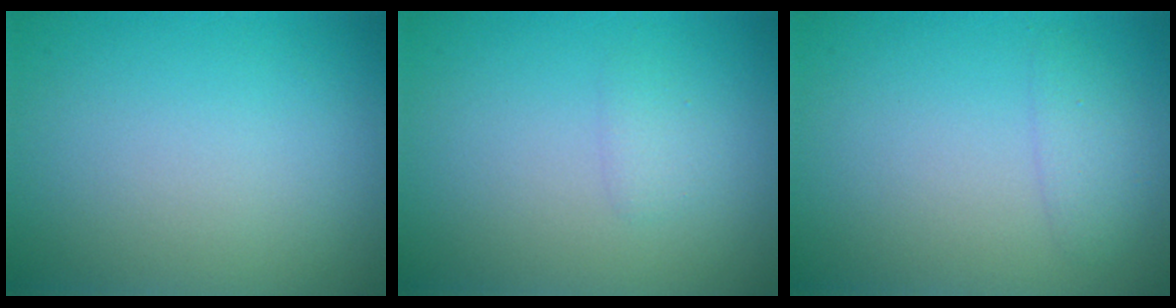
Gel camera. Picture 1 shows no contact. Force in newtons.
{"total": 0.9, "press": 0.9, "slide": 0.1}
{"total": 1.4, "press": 1.4, "slide": 0.1}